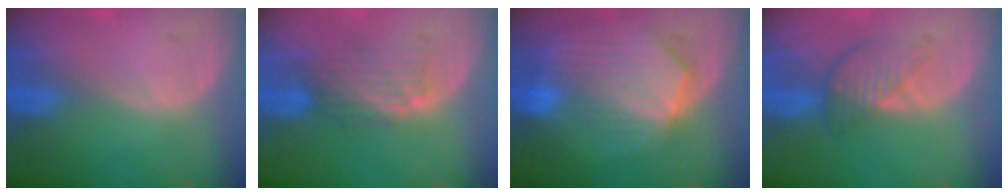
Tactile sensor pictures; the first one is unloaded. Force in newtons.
{"total": 5.0, "press": 4.3, "slide": 2.6}
{"total": 9.8, "press": 8.7, "slide": 4.5}
{"total": 4.5, "press": 4.1, "slide": 1.9}